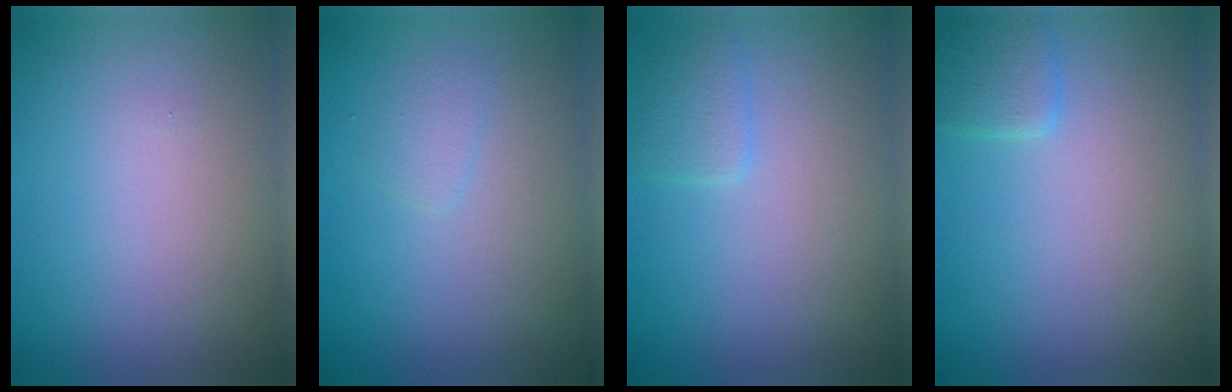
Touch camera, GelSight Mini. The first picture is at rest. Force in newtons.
{"total": 1.0, "press": 1.0, "slide": 0.0}
{"total": 1.4, "press": 1.4, "slide": 0.0}
{"total": 1.8, "press": 1.8, "slide": 0.1}